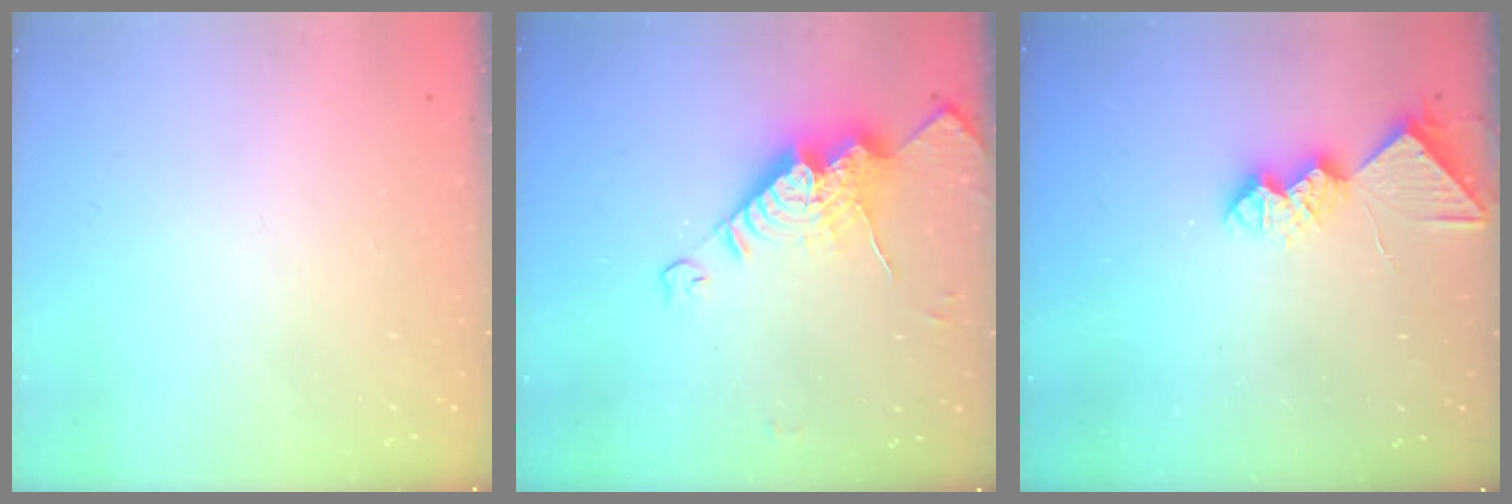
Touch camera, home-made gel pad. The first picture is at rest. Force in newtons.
{"total": 14.6, "press": 14.5, "slide": 1.3}
{"total": 9.0, "press": 9.0, "slide": 0.7}